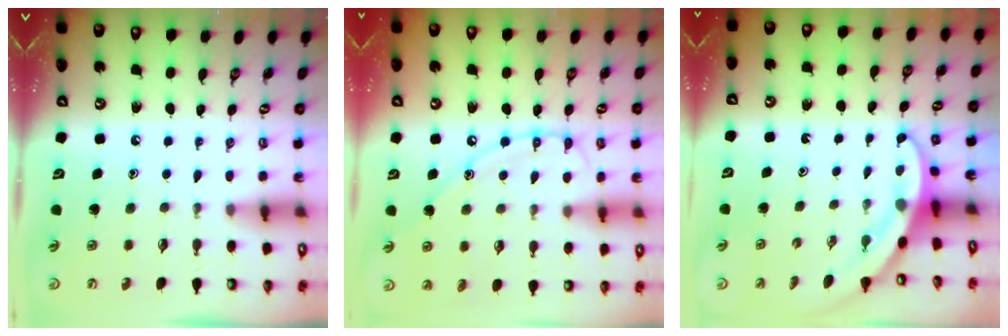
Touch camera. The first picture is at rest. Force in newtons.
{"total": 11.0, "press": 11.0, "slide": 0.9}
{"total": 3.0, "press": 3.0, "slide": 0.1}